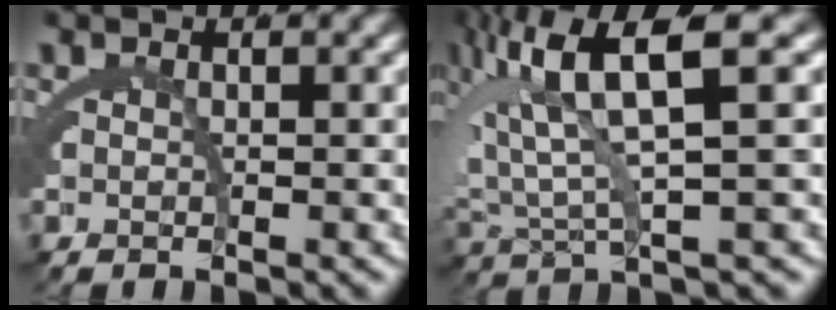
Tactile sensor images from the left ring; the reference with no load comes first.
{"total": 9.4, "force": [3.2, 3.9, 8.0], "torque": [-0.162, 0.004, 0.052]}